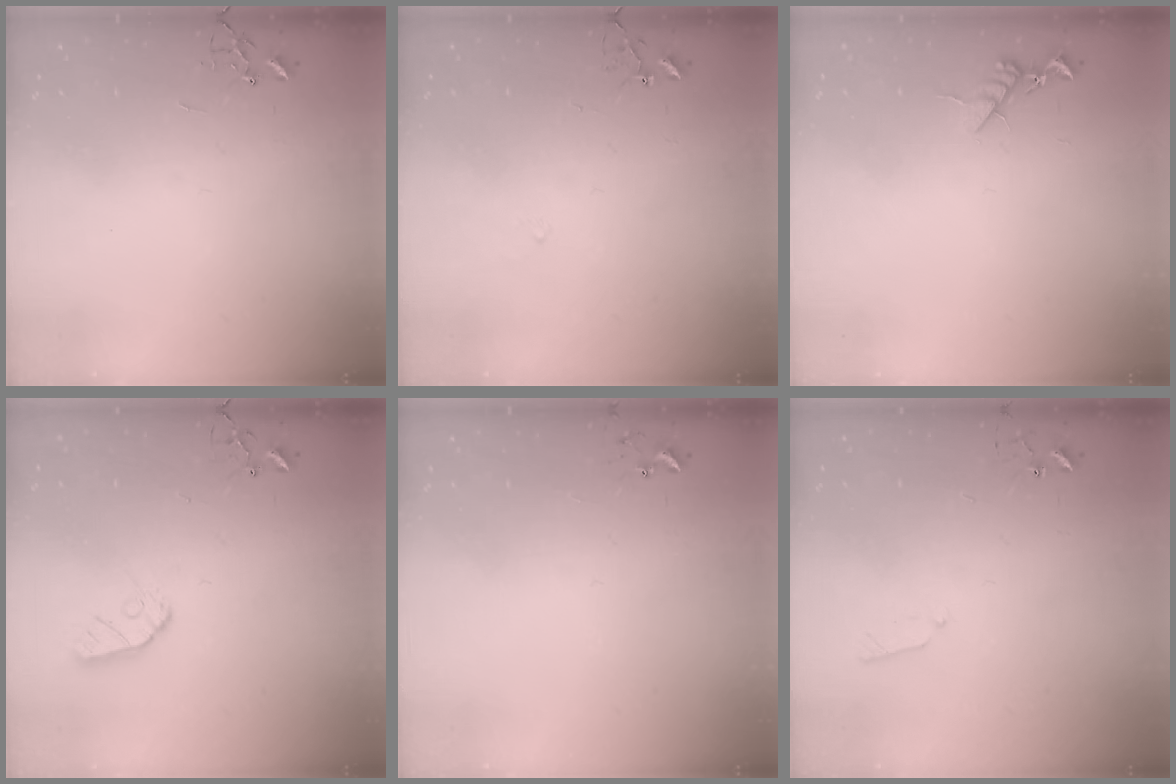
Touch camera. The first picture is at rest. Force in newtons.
{"total": 6.8, "press": 6.8, "slide": 0.5}
{"total": 9.1, "press": 9.1, "slide": 0.6}
{"total": 8.0, "press": 8.0, "slide": 0.5}
{"total": 5.5, "press": 5.4, "slide": 0.4}
{"total": 4.4, "press": 4.4, "slide": 0.5}